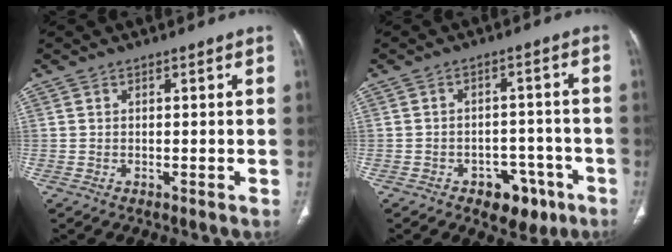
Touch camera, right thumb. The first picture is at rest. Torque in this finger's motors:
{"motor_torque": [0.15, 0.31, -0.13, -0.03, 0.05]}